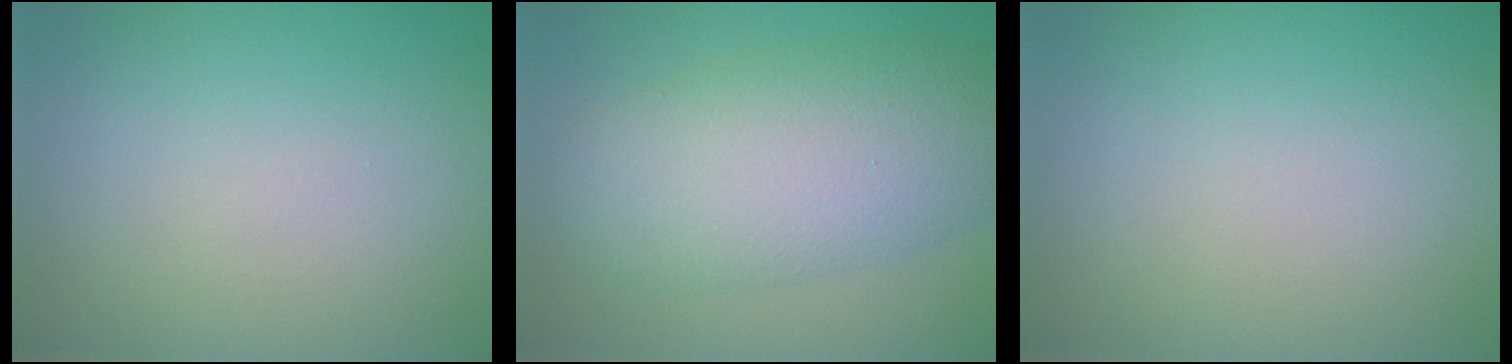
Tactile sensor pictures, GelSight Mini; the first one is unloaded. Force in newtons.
{"total": 8.2, "press": 8.2, "slide": 0.2}
{"total": 0.0}